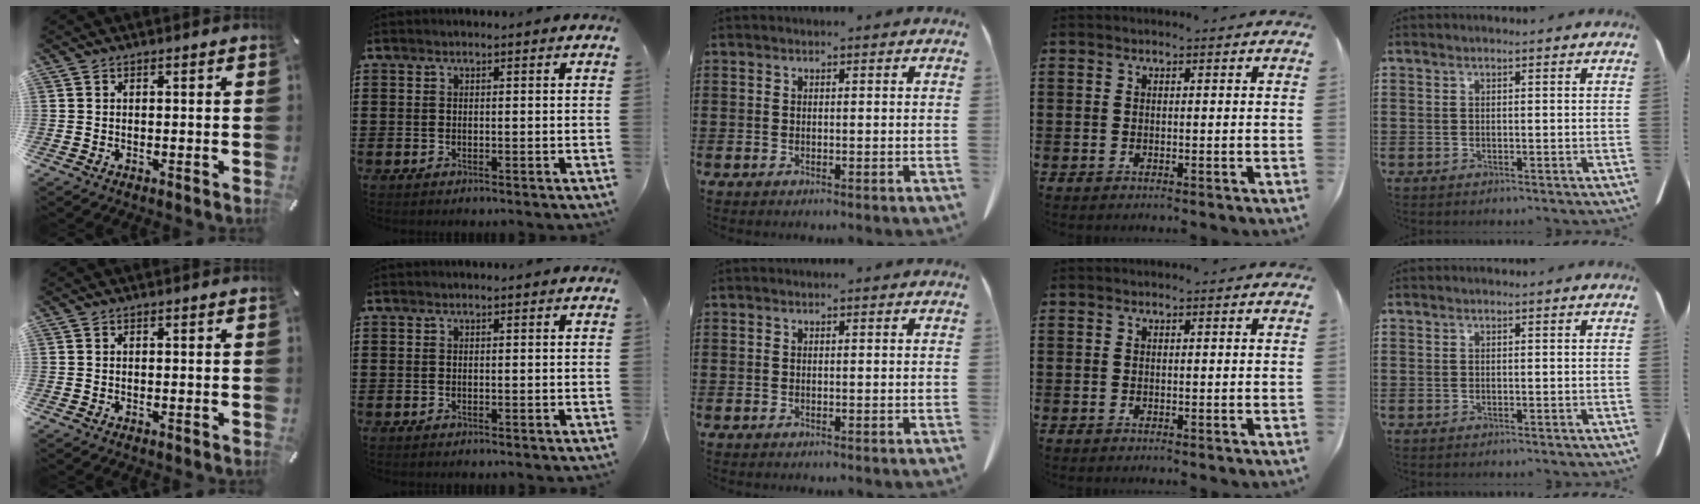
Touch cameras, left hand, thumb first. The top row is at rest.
{}